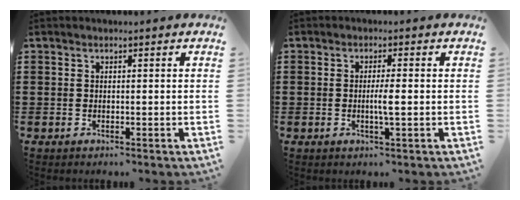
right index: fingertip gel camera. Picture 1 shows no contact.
{"total": 2.7, "force": [-0.4, 0.1, 2.7], "torque": [-0.048, -0.005, -0.009]}